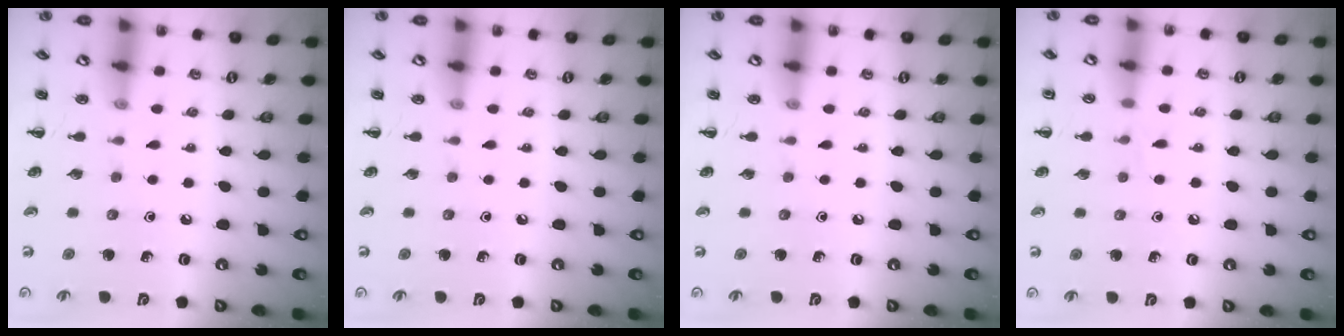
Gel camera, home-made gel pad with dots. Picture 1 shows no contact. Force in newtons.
{"total": 0.0}
{"total": 0.0}
{"total": 2.7, "press": 2.5, "slide": 1.0}